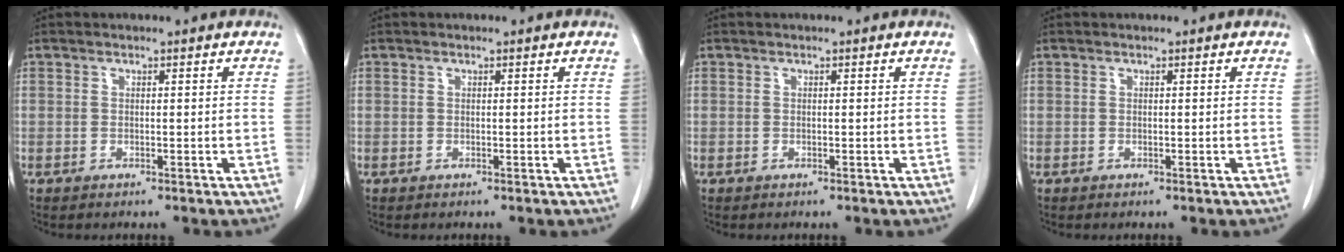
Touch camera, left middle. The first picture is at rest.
{"total": 0.0}
{"total": 0.0}
{"total": 0.0}